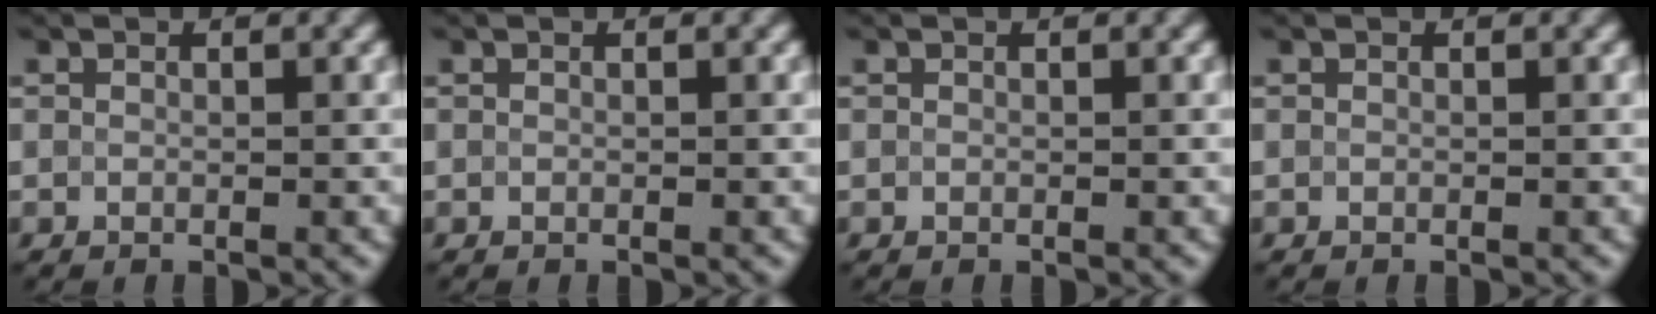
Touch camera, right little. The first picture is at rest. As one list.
[{"total": 0.0}, {"total": 0.0}, {"total": 0.0}]